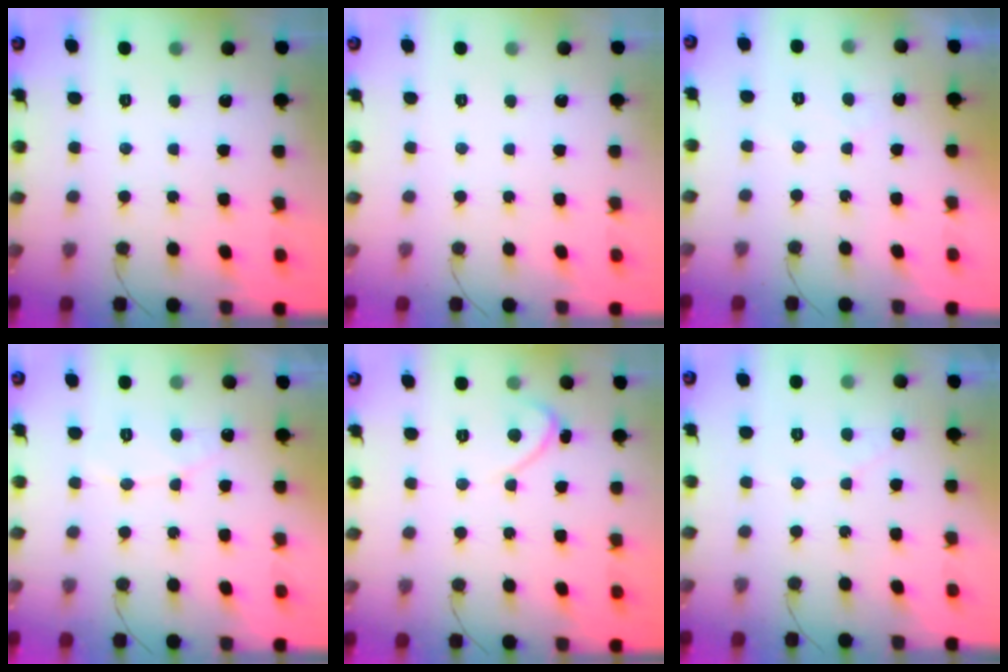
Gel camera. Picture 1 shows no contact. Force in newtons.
{"total": 0.0}
{"total": 2.3, "press": 2.3, "slide": 0.1}
{"total": 4.9, "press": 4.9, "slide": 0.4}
{"total": 2.2, "press": 2.2, "slide": 0.2}
{"total": 2.7, "press": 2.7, "slide": 0.1}